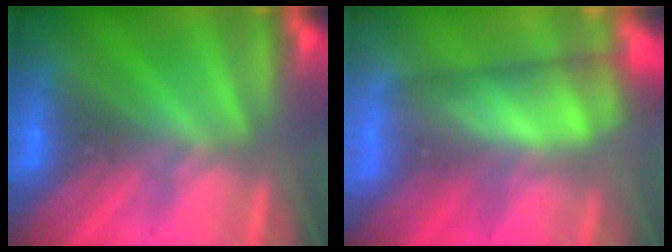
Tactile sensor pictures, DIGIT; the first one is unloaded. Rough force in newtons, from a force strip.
{"total": 4.2}